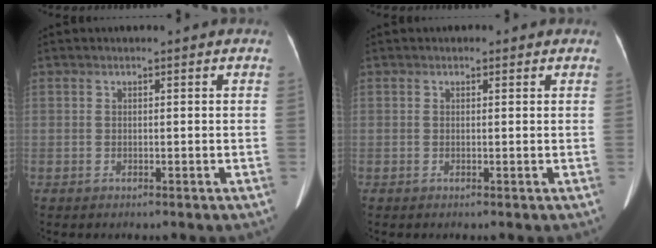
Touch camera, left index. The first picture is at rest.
{"total": 0.6, "force": [0.3, 0.5, 0.1], "torque": [-0.003, -0.001, 0.001]}